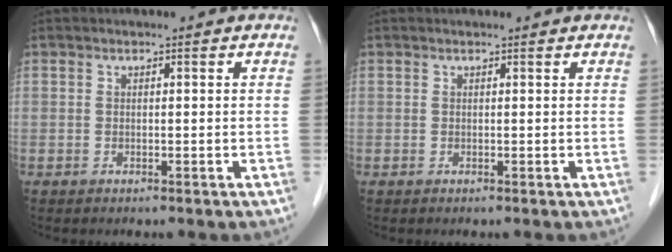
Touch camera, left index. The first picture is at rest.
{"total": 1.0, "force": [1.0, 0.1, 0.2], "torque": [-0.011, 0.003, 0.010]}